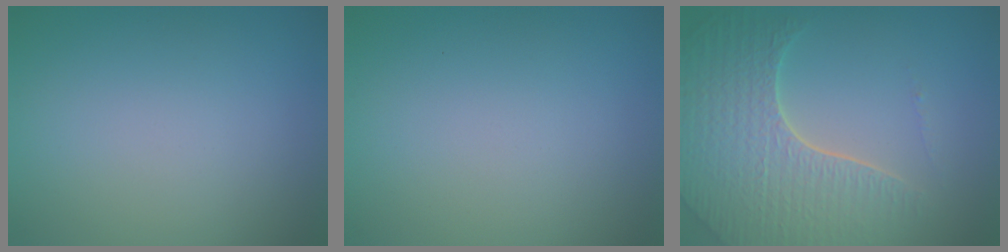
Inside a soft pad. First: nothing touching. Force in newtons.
{"total": 0.0}
{"total": 6.7, "press": 5.1, "slide": 4.3}